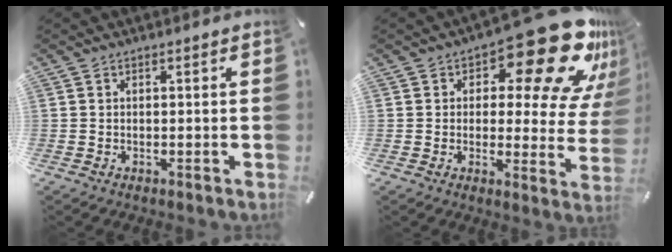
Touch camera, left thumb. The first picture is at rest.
{"total": 22.9, "force": [13.2, 9.7, 16.1], "torque": [-0.194, -0.089, 0.214]}